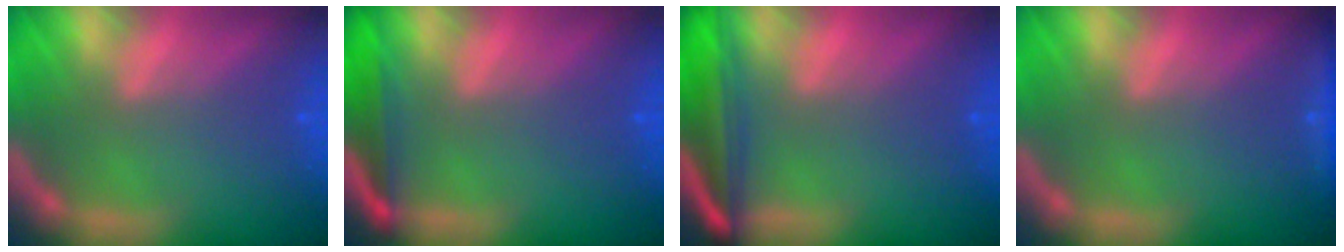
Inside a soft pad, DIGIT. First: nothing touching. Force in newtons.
{"total": 4.0}
{"total": 8.1}
{"total": 1.9}